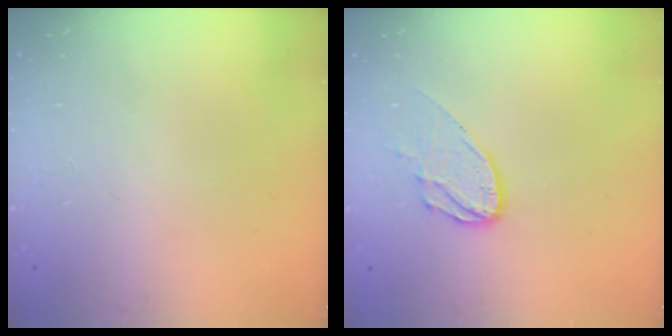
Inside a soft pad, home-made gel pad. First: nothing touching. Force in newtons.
{"total": 9.3, "press": 9.2, "slide": 0.5}